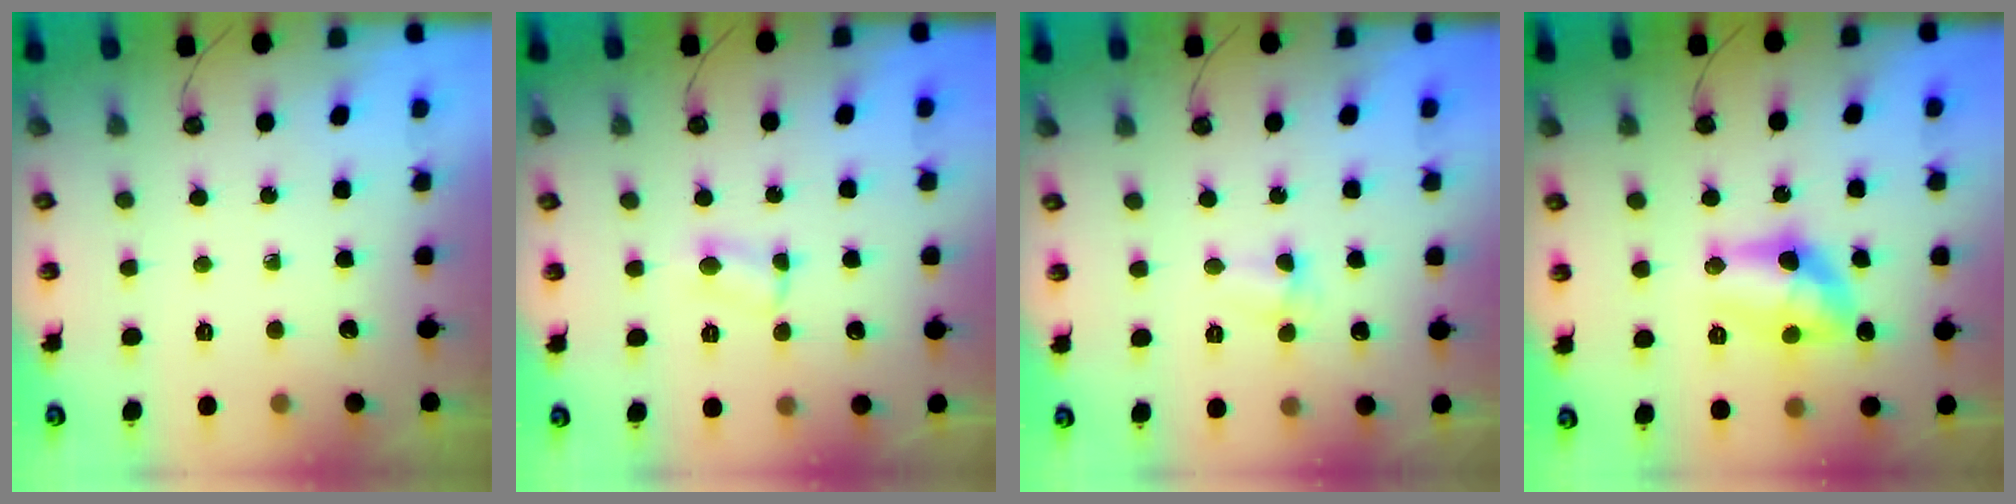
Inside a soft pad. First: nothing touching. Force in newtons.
{"total": 4.1, "press": 4.1, "slide": 0.7}
{"total": 2.5, "press": 2.4, "slide": 0.5}
{"total": 11.9, "press": 11.9, "slide": 0.6}